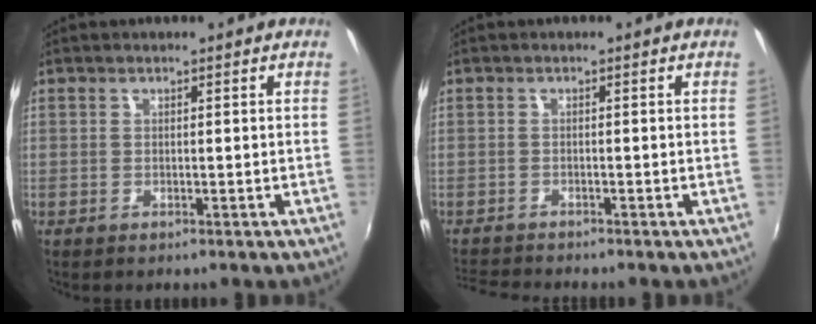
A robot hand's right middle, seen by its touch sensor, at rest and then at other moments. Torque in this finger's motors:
{"motor_torque": [-0.01, -0.04, -0.03, 0.00]}